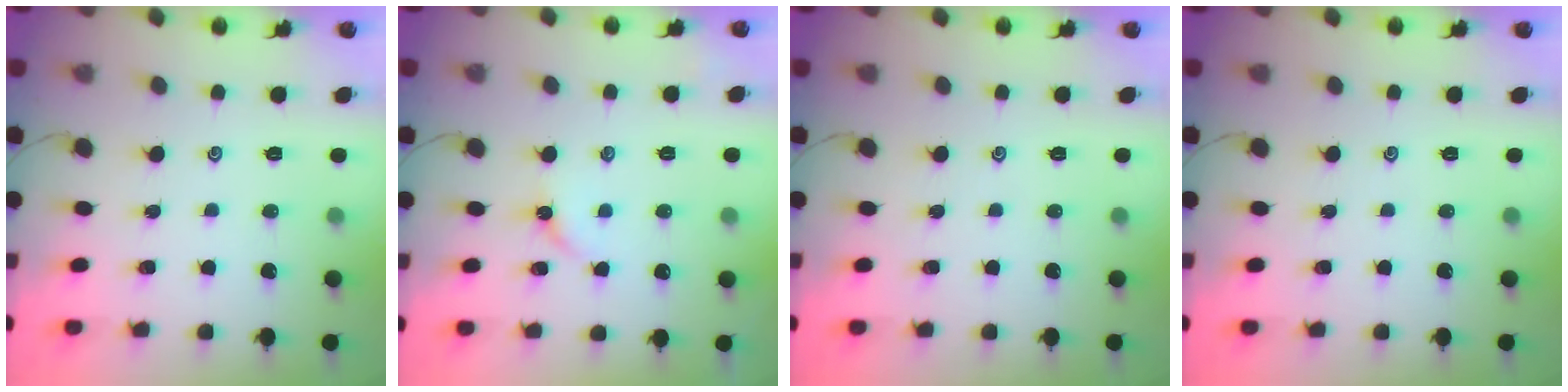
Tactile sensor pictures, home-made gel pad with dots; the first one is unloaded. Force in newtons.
{"total": 5.7, "press": 5.7, "slide": 0.7}
{"total": 0.0}
{"total": 0.0}